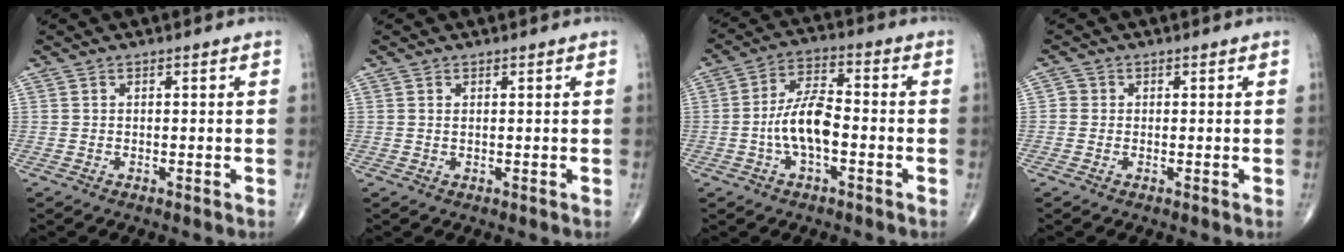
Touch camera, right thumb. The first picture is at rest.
{"total": 0.6, "force": [0.2, 0.2, 0.5], "torque": [-0.011, 0.001, 0.006]}
{"total": 9.5, "force": [-2.0, 4.2, 8.3], "torque": [-0.162, 0.031, -0.044]}
{"total": 1.4, "force": [0.0, 1.3, 0.4], "torque": [0.002, 0.003, -0.006]}